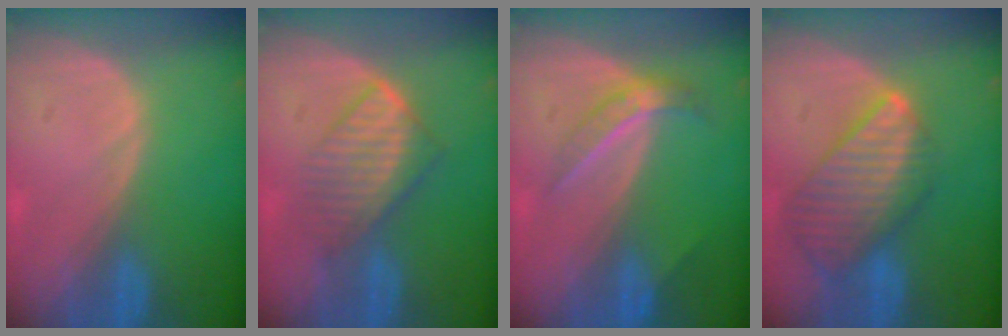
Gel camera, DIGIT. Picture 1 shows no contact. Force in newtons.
{"total": 6.3, "press": 6.1, "slide": 1.2}
{"total": 4.6, "press": 4.1, "slide": 2.3}
{"total": 9.6, "press": 8.4, "slide": 4.7}